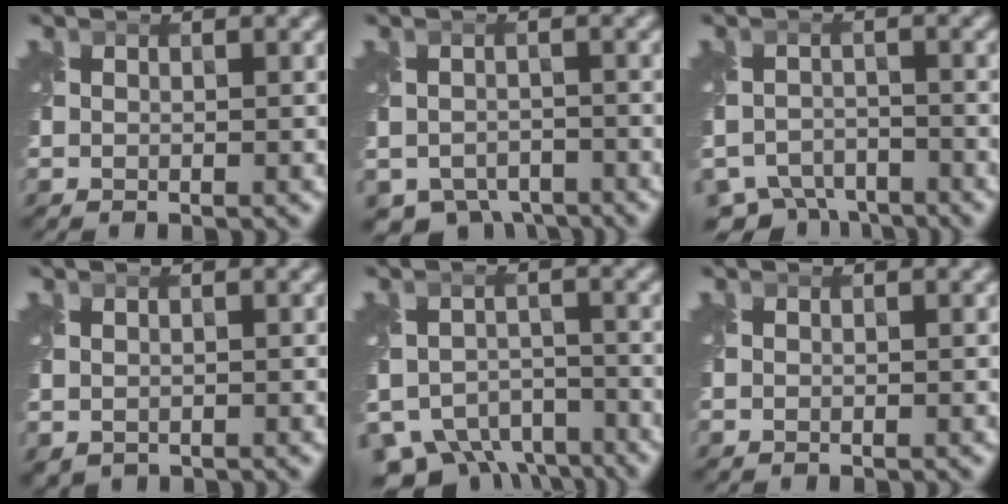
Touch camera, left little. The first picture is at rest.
{"total": 4.6, "force": [-3.5, 2.6, 1.3], "torque": [-0.018, -0.019, -0.059]}
{"total": 5.9, "force": [-5.2, 2.4, 1.3], "torque": [-0.013, -0.014, -0.088]}
{"total": 0.7, "force": [0.0, 0.6, 0.5], "torque": [-0.014, -0.005, 0.007]}
{"total": 8.6, "force": [-6.8, 4.6, 2.7], "torque": [-0.044, -0.020, -0.097]}
{"total": 0.0}